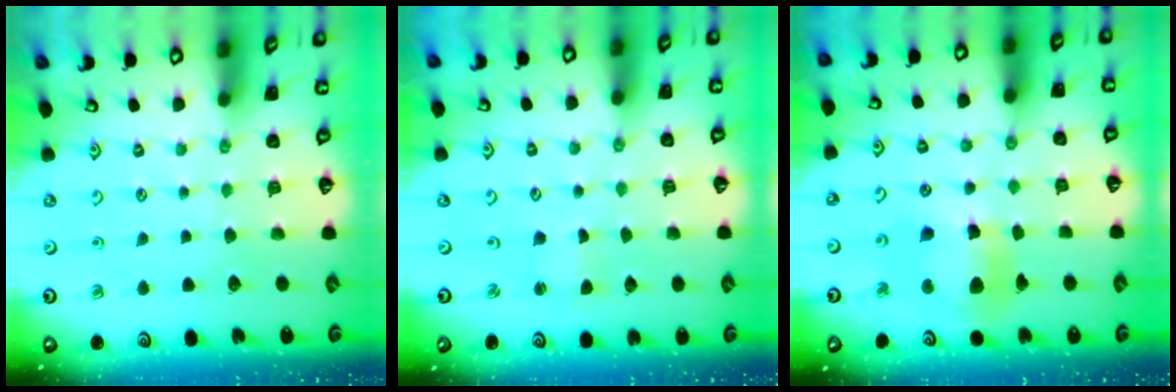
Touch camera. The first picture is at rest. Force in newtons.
{"total": 0.9, "press": 0.9, "slide": 0.1}
{"total": 12.9, "press": 12.8, "slide": 1.3}